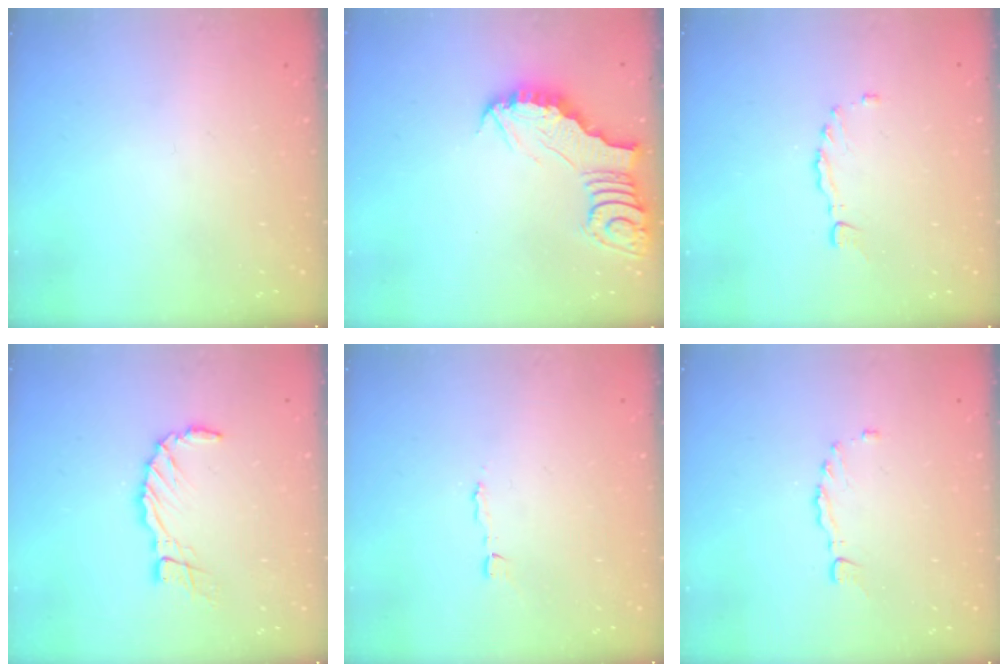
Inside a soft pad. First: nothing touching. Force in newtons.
{"total": 3.4, "press": 3.3, "slide": 0.5}
{"total": 1.3, "press": 1.3, "slide": 0.3}
{"total": 8.1, "press": 8.0, "slide": 1.5}
{"total": 2.1, "press": 2.1, "slide": 0.0}
{"total": 1.3, "press": 1.3, "slide": 0.3}